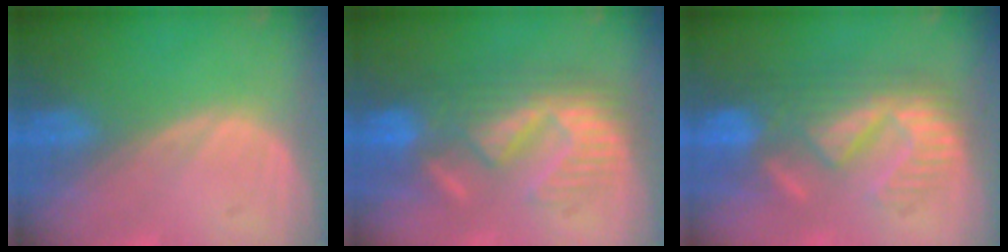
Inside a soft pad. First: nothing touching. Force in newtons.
{"total": 8.8, "press": 8.7, "slide": 1.5}
{"total": 9.2, "press": 8.9, "slide": 2.1}